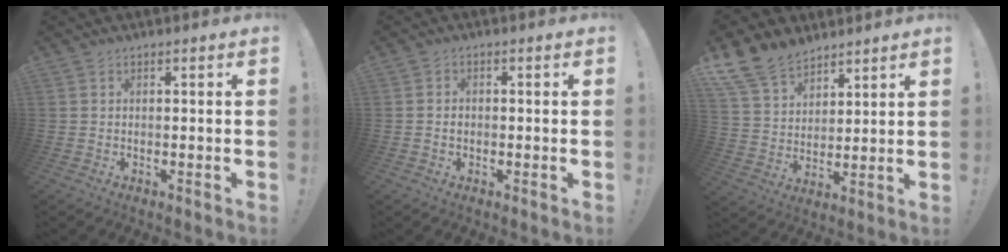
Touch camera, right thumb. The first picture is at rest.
{"total": 1.4, "force": [-0.4, 1.2, 0.7], "torque": [-0.006, 0.002, -0.008]}
{"total": 13.6, "force": [10.5, 7.5, 4.3], "torque": [-0.088, -0.070, 0.202]}